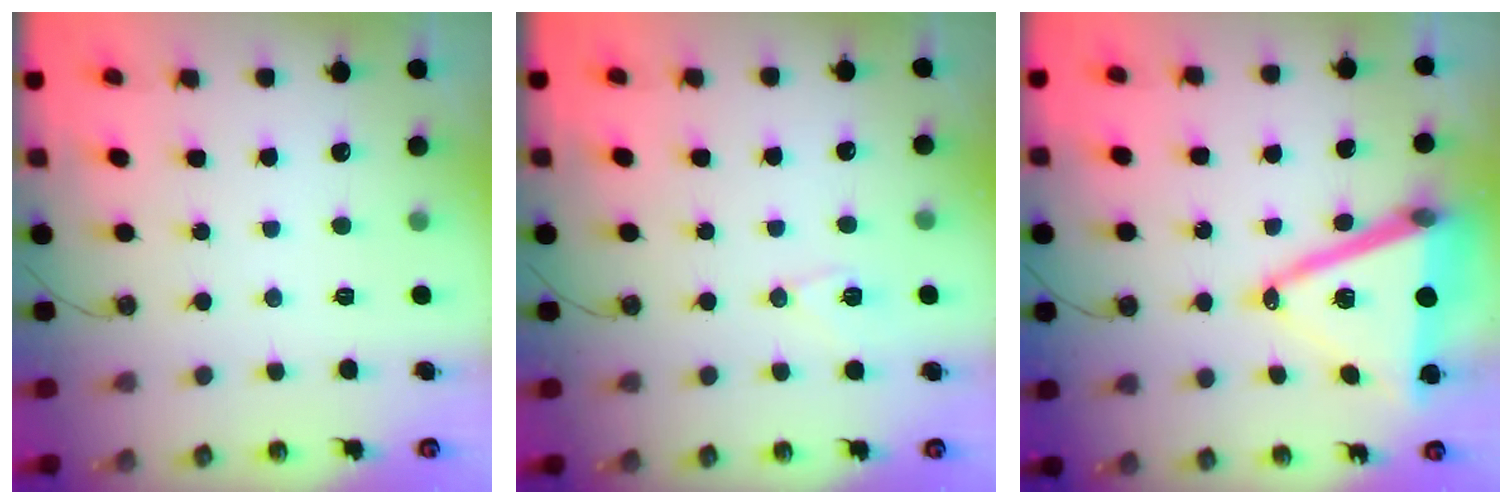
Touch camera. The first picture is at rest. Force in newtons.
{"total": 7.2, "press": 7.2, "slide": 0.1}
{"total": 18.7, "press": 18.3, "slide": 3.7}